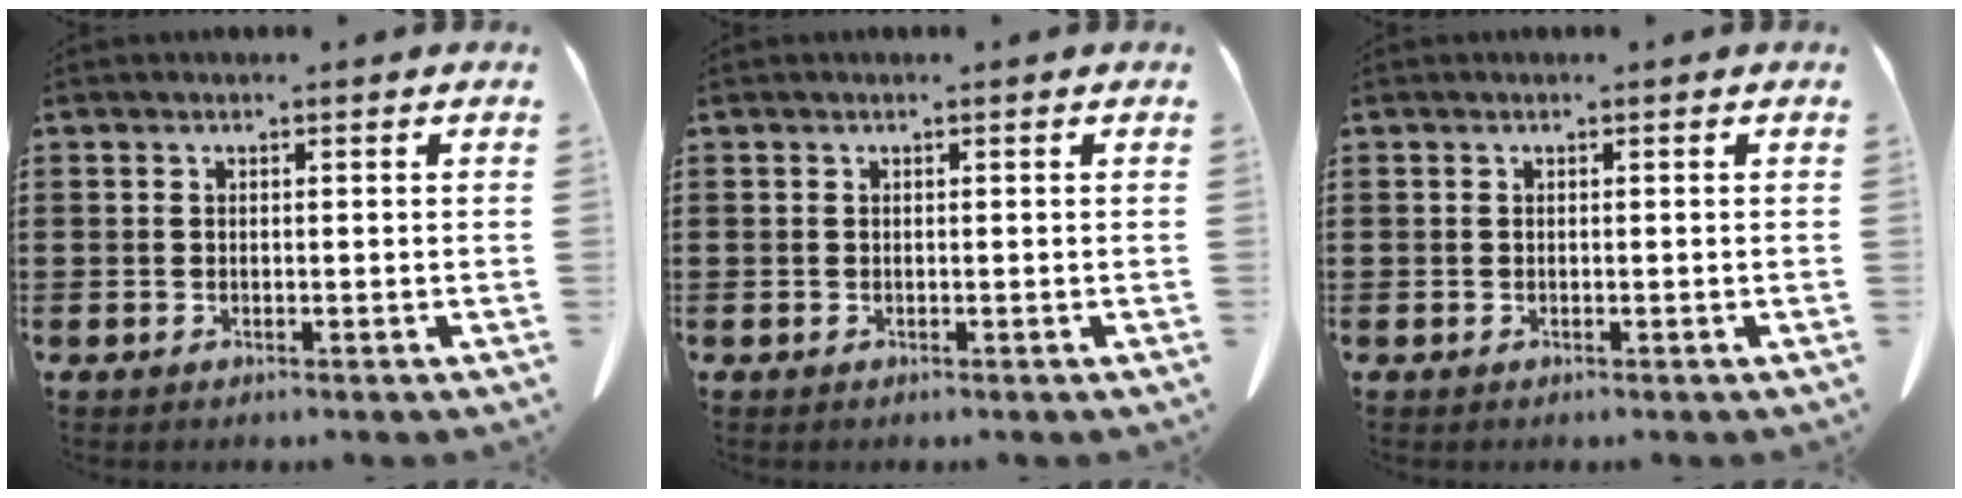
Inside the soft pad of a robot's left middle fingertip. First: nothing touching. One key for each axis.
{"total": 0.0}
{"total": 0.0}